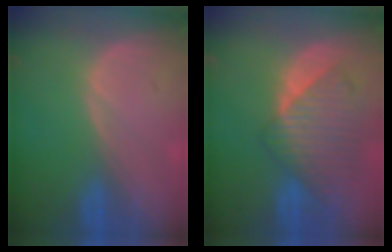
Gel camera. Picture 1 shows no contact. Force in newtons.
{"total": 8.9, "press": 8.1, "slide": 3.8}